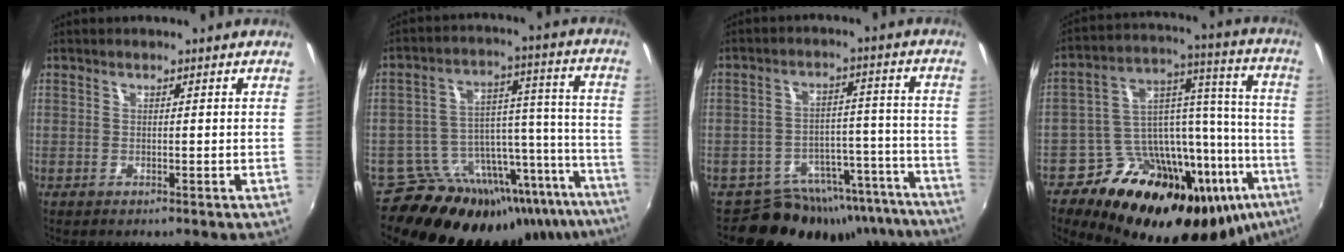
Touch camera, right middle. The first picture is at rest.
{"total": 27.2, "force": [-20.7, 12.2, 12.8], "torque": [-0.187, 0.020, -0.274]}
{"total": 18.8, "force": [-16.2, 8.7, 3.7], "torque": [-0.061, 0.053, -0.203]}
{"total": 31.6, "force": [-19.5, 14.7, 20.0], "torque": [-0.291, 0.018, -0.281]}